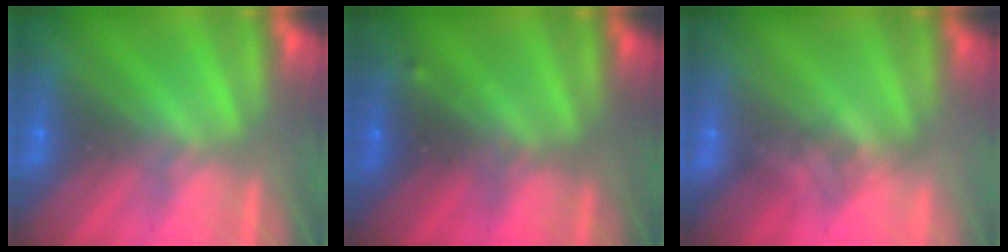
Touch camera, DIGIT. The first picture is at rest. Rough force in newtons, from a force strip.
{"total": 2.7}
{"total": 1.6}